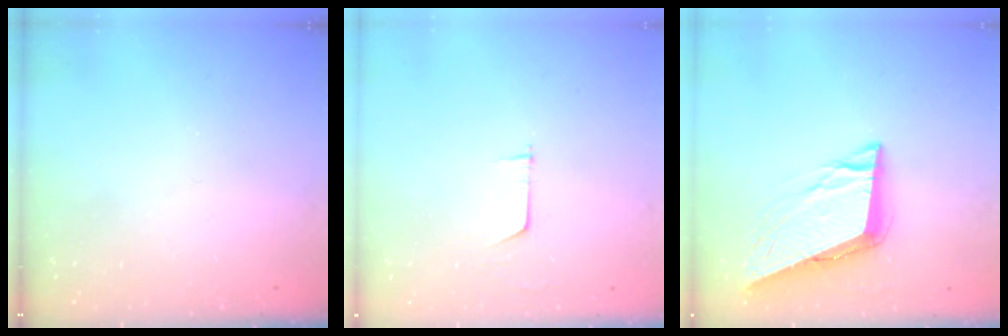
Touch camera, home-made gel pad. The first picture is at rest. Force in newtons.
{"total": 3.7, "press": 3.6, "slide": 0.4}
{"total": 9.6, "press": 9.4, "slide": 2.1}